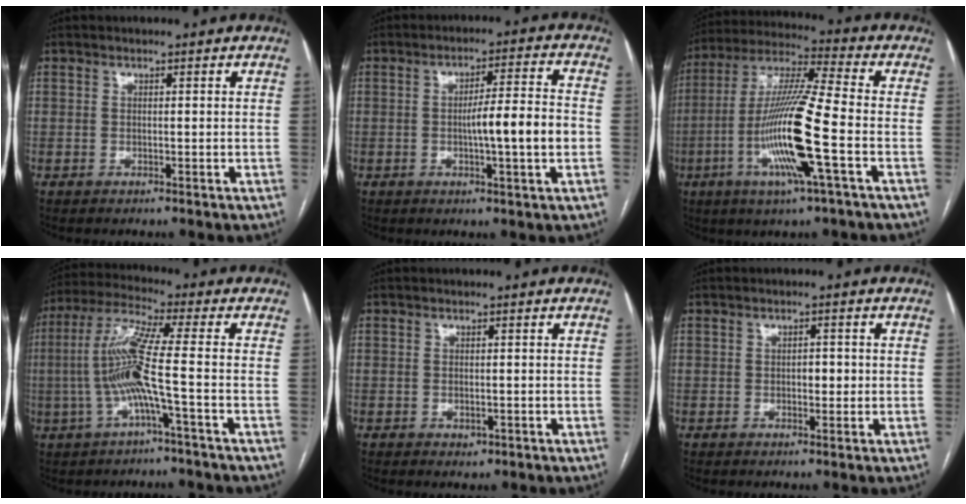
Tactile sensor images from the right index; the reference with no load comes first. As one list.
[{"total": 8.6, "force": [-1.4, 0.1, 8.4], "torque": [-0.131, 0.009, -0.022]}, {"total": 15.9, "force": [-4.6, -0.1, 15.2], "torque": [-0.308, -0.009, -0.095]}, {"total": 9.7, "force": [-1.9, -0.7, 9.5], "torque": [-0.203, 0.014, -0.043]}, {"total": 1.1, "force": [-0.5, 0.8, 0.6], "torque": [-0.010, 0.000, -0.002]}, {"total": 1.9, "force": [-0.2, 1.0, 1.6], "torque": [-0.019, 0.004, -0.002]}]